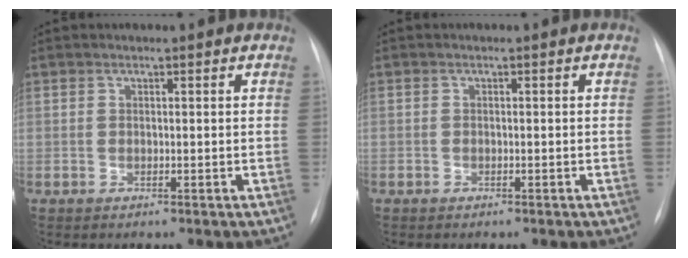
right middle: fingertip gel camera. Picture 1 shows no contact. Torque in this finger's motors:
{"motor_torque": [1.24, -0.90, 0.93, -0.04]}